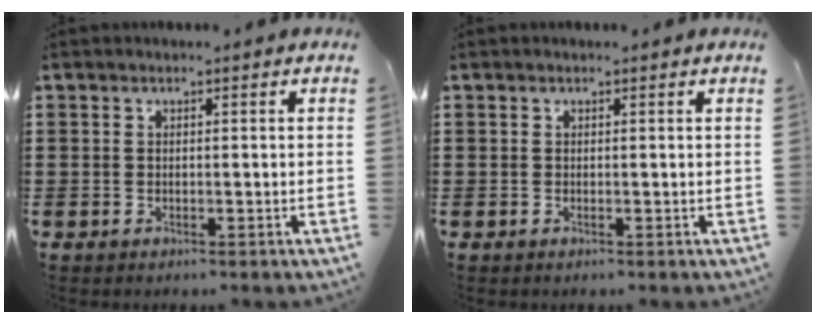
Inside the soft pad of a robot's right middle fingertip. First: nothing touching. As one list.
[{"total": 0.0}]